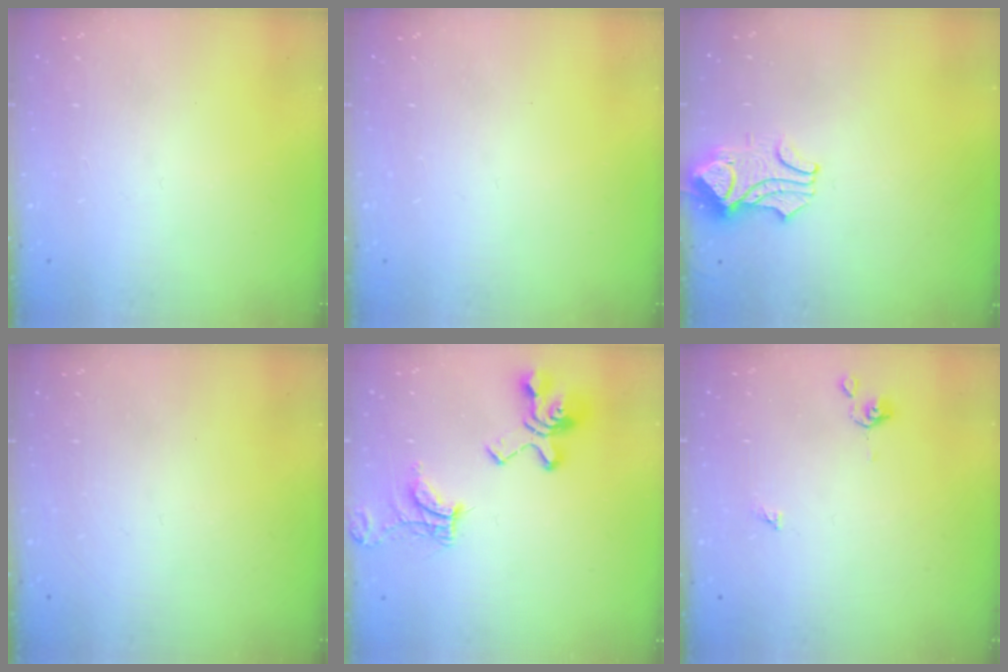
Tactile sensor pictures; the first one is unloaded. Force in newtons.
{"total": 0.0}
{"total": 1.5, "press": 1.5, "slide": 0.5}
{"total": 0.0}
{"total": 12.4, "press": 12.2, "slide": 2.1}
{"total": 2.1, "press": 2.1, "slide": 0.4}